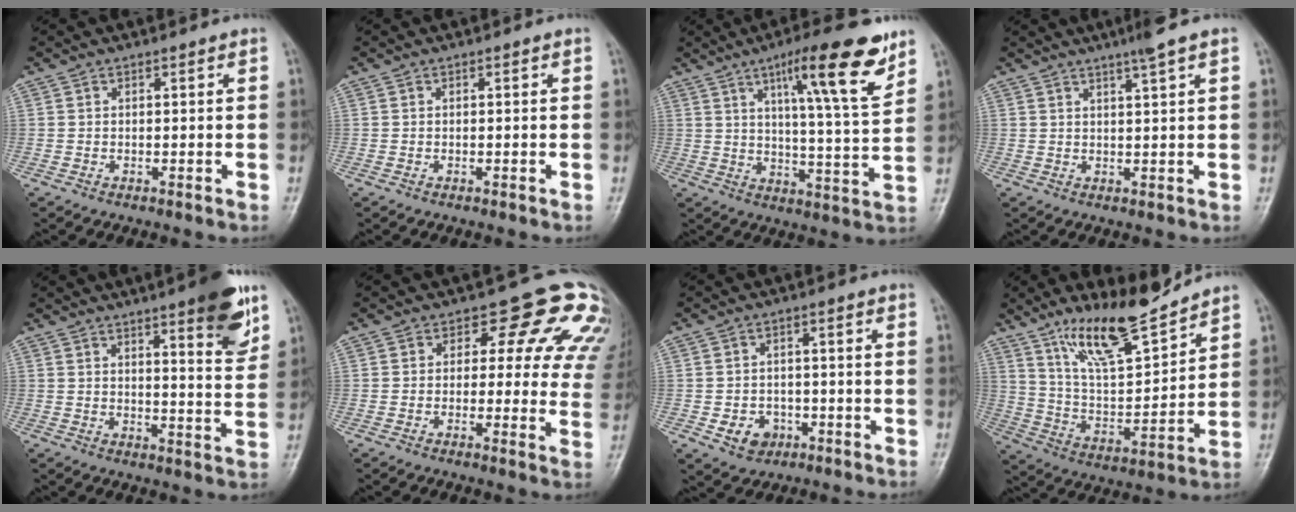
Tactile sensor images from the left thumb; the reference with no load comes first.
{"total": 0.0}
{"total": 16.0, "force": [9.3, 2.6, 12.8], "torque": [-0.176, -0.046, 0.141]}
{"total": 4.3, "force": [2.9, -0.4, 3.2], "torque": [-0.053, -0.009, 0.048]}
{"total": 10.3, "force": [6.1, 1.9, 8.1], "torque": [-0.090, -0.034, 0.077]}
{"total": 13.0, "force": [6.4, 7.4, 8.5], "torque": [-0.044, -0.020, 0.047]}
{"total": 5.4, "force": [-2.1, 4.5, 2.2], "torque": [-0.015, 0.014, -0.028]}
{"total": 14.4, "force": [11.5, 3.1, 8.2], "torque": [-0.124, -0.074, 0.216]}